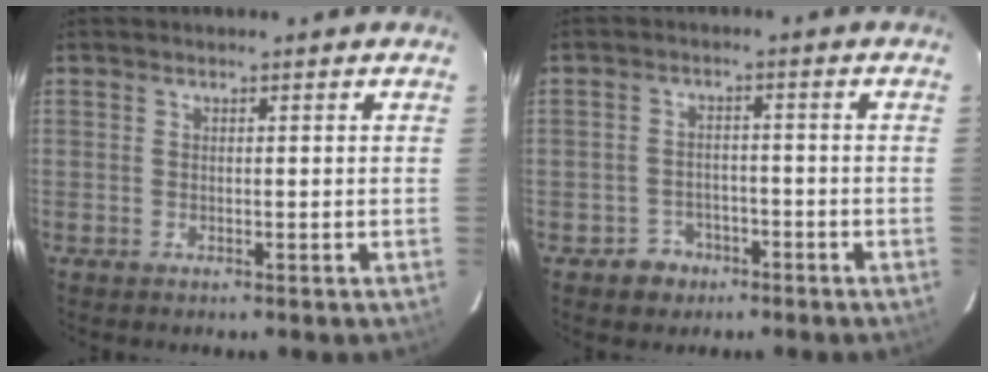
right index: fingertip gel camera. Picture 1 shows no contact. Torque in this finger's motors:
{"motor_torque": [-0.20, 0.03, -0.55, -0.21]}